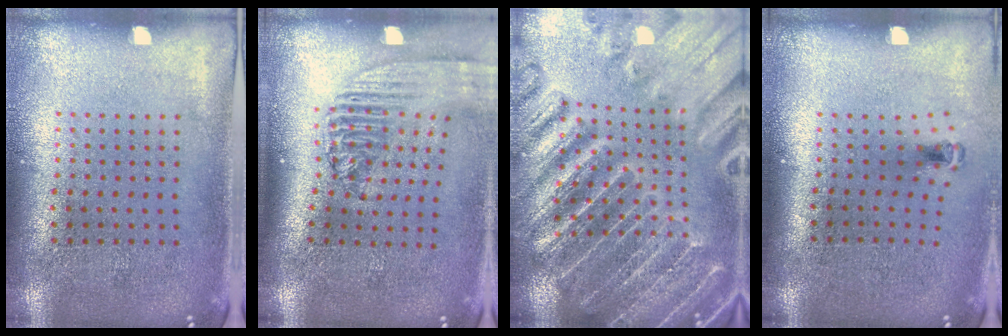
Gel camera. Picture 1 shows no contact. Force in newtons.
{"total": 2.3, "press": 1.7, "slide": 1.5}
{"total": 4.2, "press": 3.9, "slide": 1.4}
{"total": 0.7, "press": 0.3, "slide": 0.6}